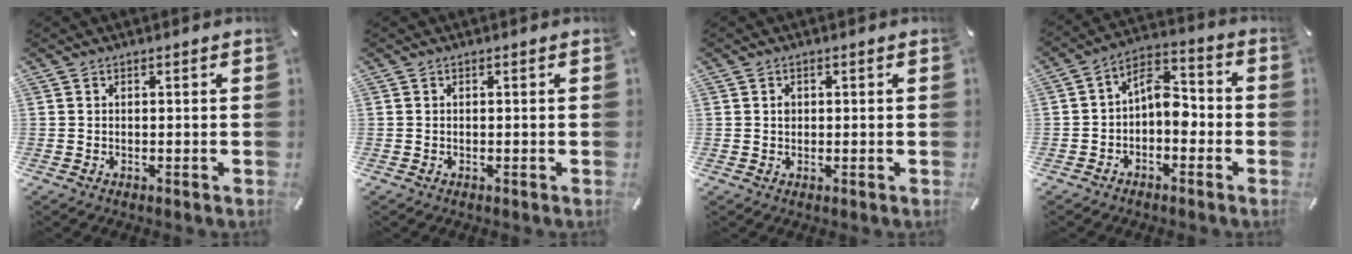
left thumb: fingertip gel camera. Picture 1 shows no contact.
{"total": 0.0}
{"total": 1.1, "force": [0.2, 1.0, 0.4], "torque": [-0.001, 0.000, 0.001]}
{"total": 7.4, "force": [-1.8, 5.0, 5.2], "torque": [-0.081, 0.009, -0.037]}